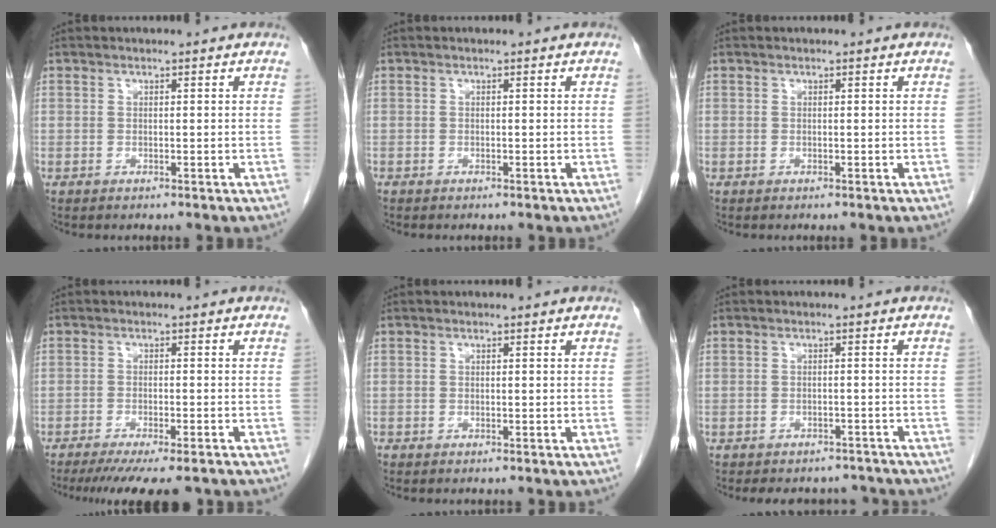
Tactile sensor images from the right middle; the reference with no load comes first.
{"total": 0.0}
{"total": 0.0}
{"total": 11.3, "force": [-9.3, 1.6, 6.2], "torque": [-0.086, -0.024, -0.132]}
{"total": 0.0}
{"total": 8.5, "force": [-7.6, 3.2, 1.7], "torque": [-0.027, 0.007, -0.085]}